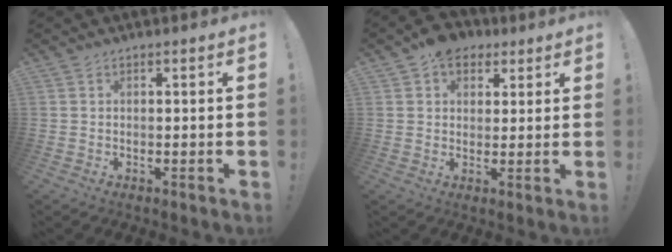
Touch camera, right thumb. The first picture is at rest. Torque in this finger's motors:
{"motor_torque": [0.00, 0.04, 0.19, 0.18, 0.00]}